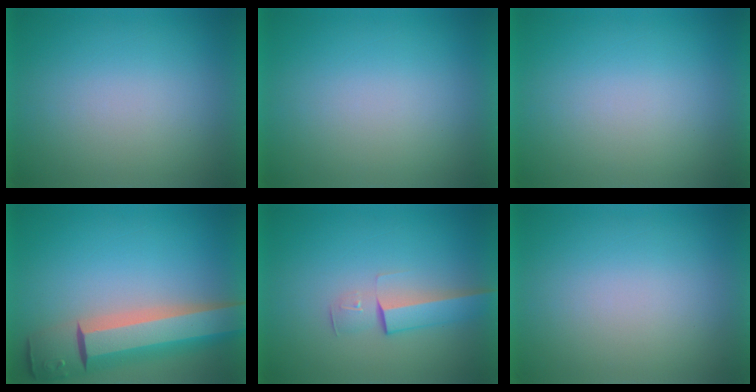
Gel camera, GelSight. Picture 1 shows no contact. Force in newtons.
{"total": 0.0}
{"total": 0.0}
{"total": 8.7}
{"total": 2.9}
{"total": 1.2}